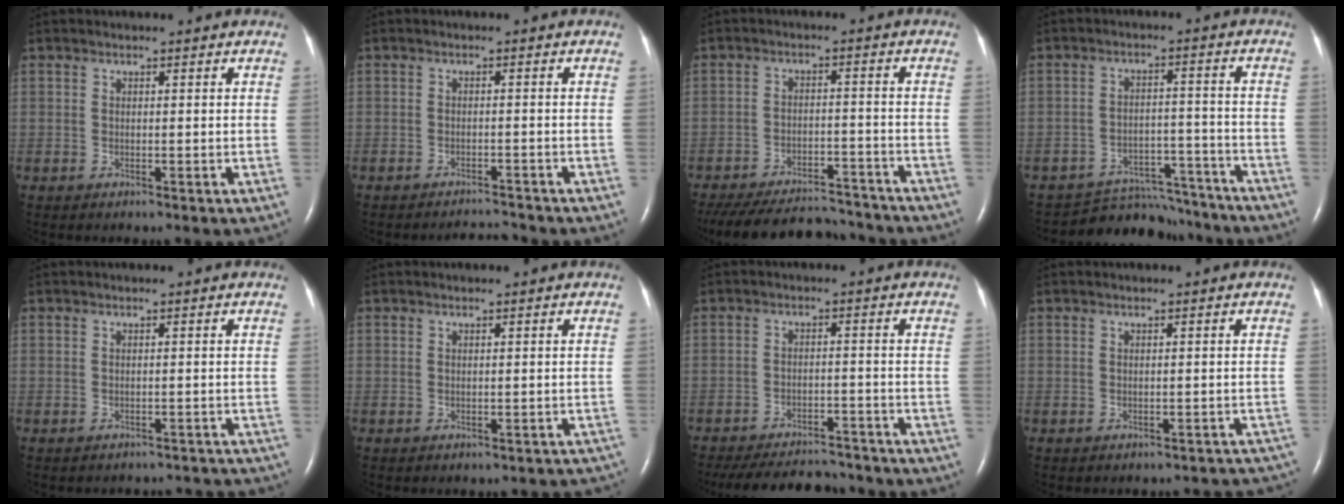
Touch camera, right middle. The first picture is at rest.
{"total": 2.6, "force": [-2.6, -0.2, -0.2], "torque": [-0.001, -0.012, -0.038]}
{"total": 18.7, "force": [-16.9, 5.2, 6.3], "torque": [-0.153, -0.016, -0.241]}
{"total": 11.4, "force": [-11.0, 3.1, 0.2], "torque": [0.004, 0.025, -0.153]}
{"total": 5.1, "force": [-4.6, 2.0, 0.3], "torque": [-0.002, 0.005, -0.042]}
{"total": 4.3, "force": [-3.7, 2.0, 1.1], "torque": [-0.006, 0.010, -0.031]}
{"total": 15.6, "force": [-14.1, 4.3, 5.0], "torque": [-0.116, -0.008, -0.195]}
{"total": 6.5, "force": [-5.8, 2.7, 1.2], "torque": [-0.005, 0.013, -0.050]}